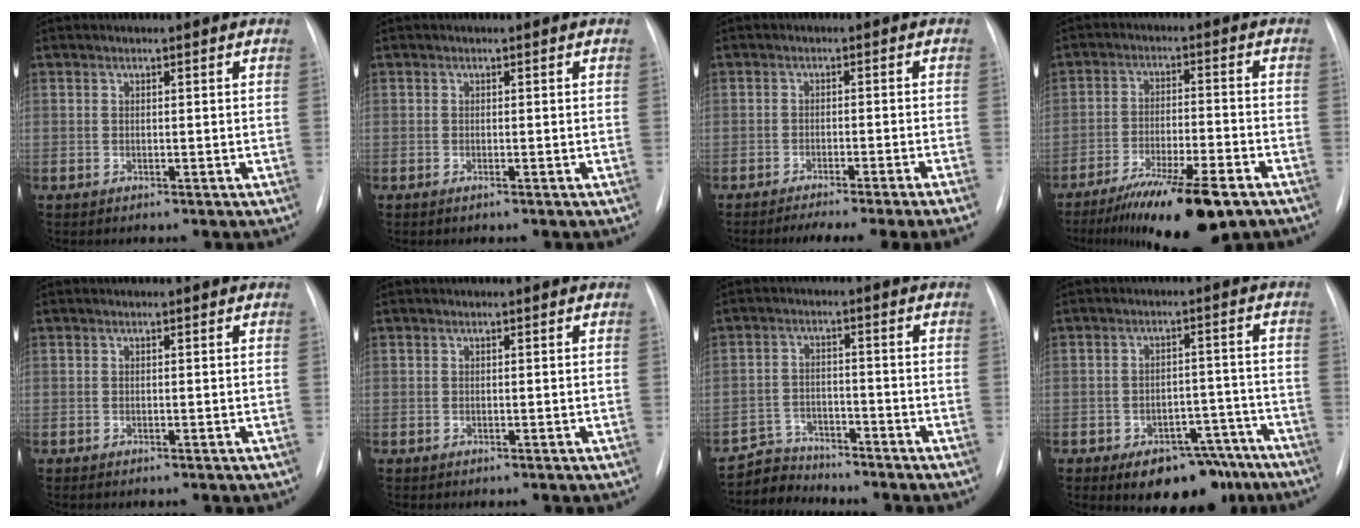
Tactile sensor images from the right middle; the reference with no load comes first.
{"total": 0.0}
{"total": 10.6, "force": [-8.6, -1.6, 5.9], "torque": [-0.057, -0.015, -0.120]}
{"total": 13.8, "force": [-9.6, 2.0, 9.7], "torque": [-0.155, -0.029, -0.157]}
{"total": 0.0}
{"total": 0.0}
{"total": 5.1, "force": [-4.9, 0.9, -1.2], "torque": [0.021, 0.000, -0.087]}
{"total": 11.0, "force": [-8.0, 5.6, 5.1], "torque": [-0.036, 0.031, -0.108]}